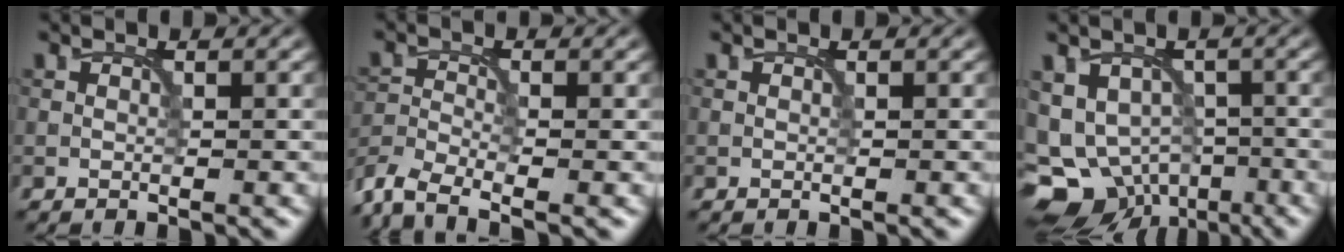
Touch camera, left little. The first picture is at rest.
{"total": 4.7, "force": [-3.8, 1.2, 2.4], "torque": [-0.054, -0.010, -0.087]}
{"total": 0.0}
{"total": 9.6, "force": [-4.8, 7.1, 4.4], "torque": [-0.067, -0.015, -0.068]}